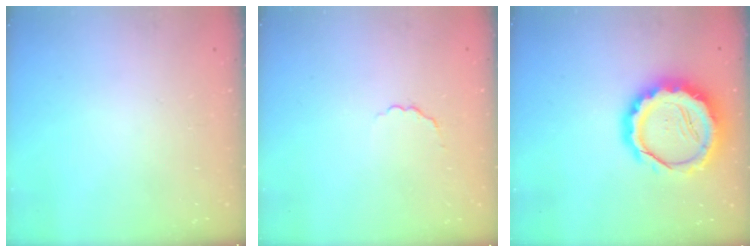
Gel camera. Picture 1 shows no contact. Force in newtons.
{"total": 1.8, "press": 1.5, "slide": 1.0}
{"total": 16.8, "press": 16.4, "slide": 3.5}